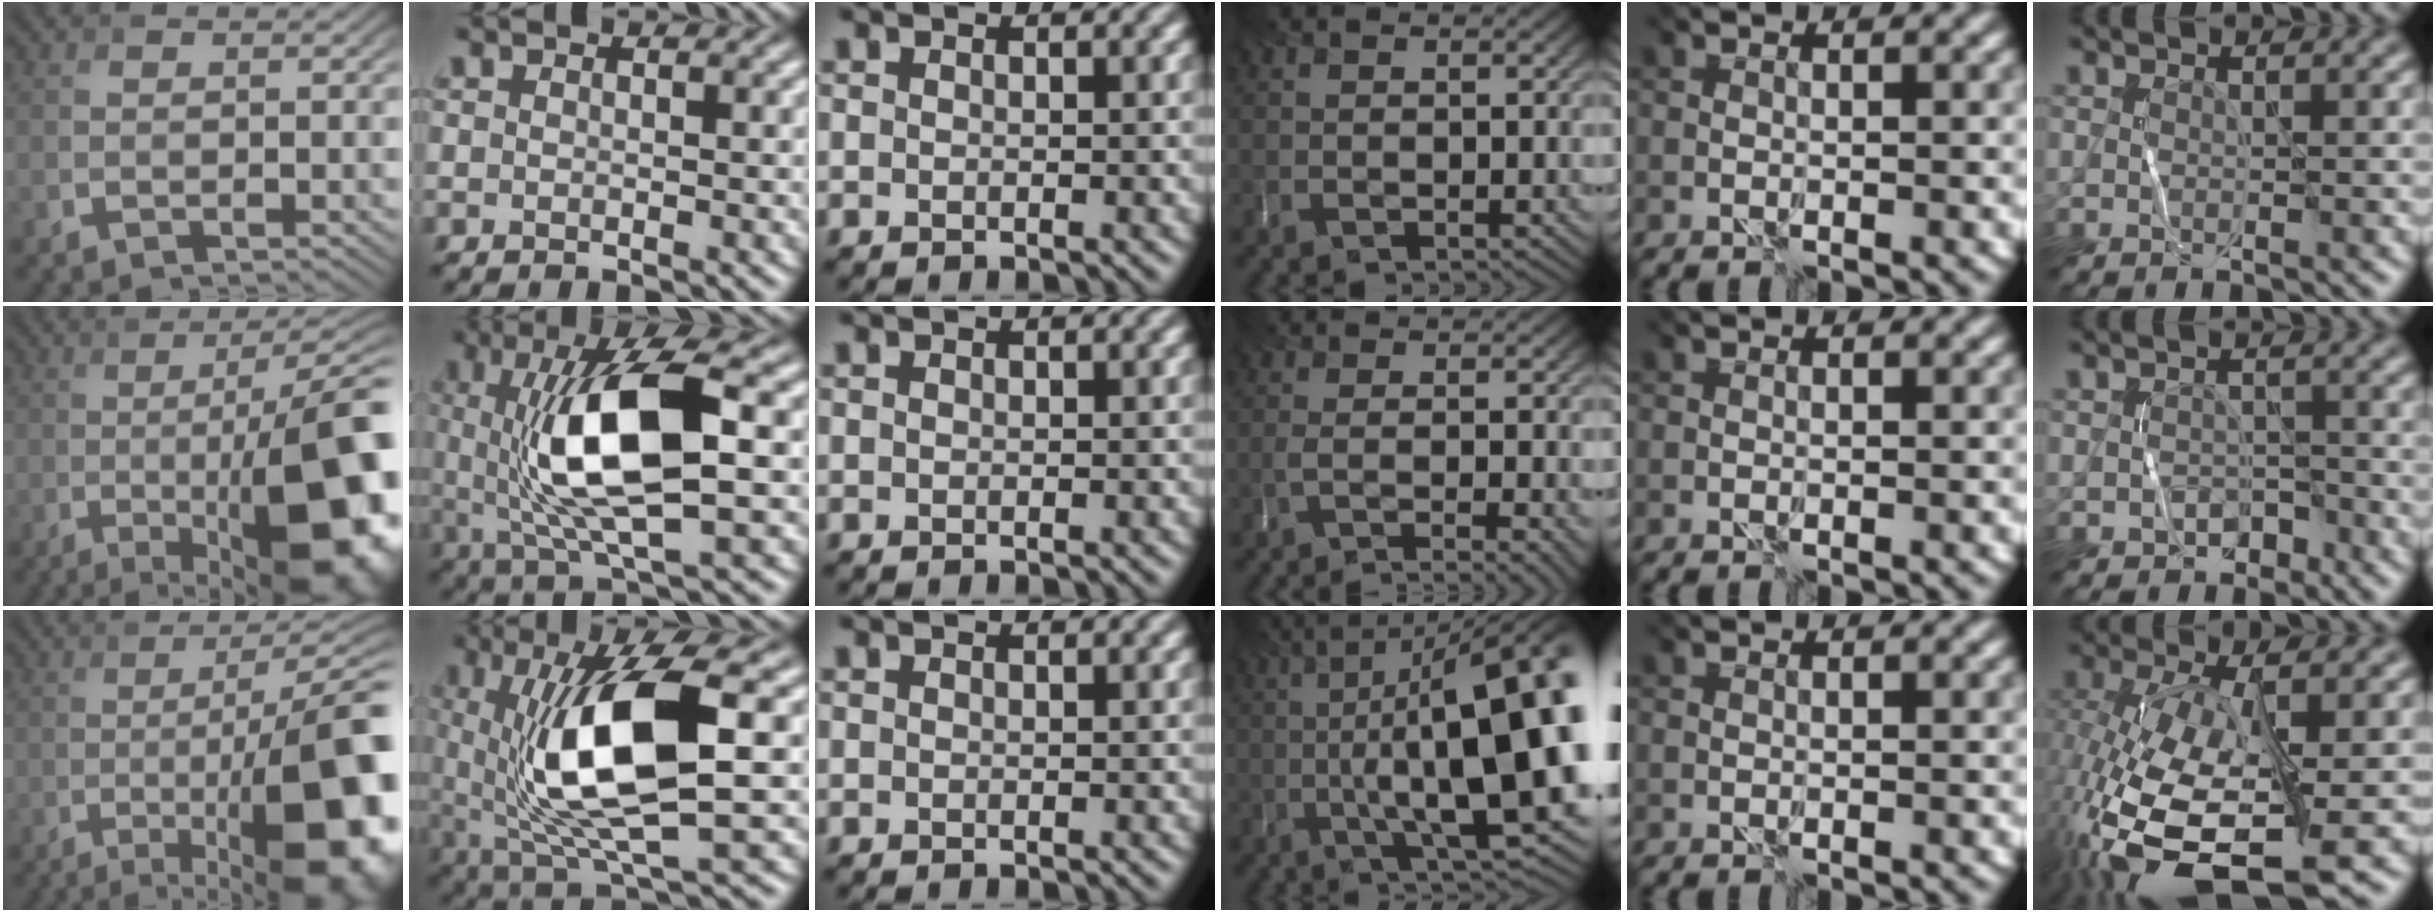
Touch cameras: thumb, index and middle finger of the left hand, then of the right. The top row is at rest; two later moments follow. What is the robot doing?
{"motion": "wrap", "object": "string"}